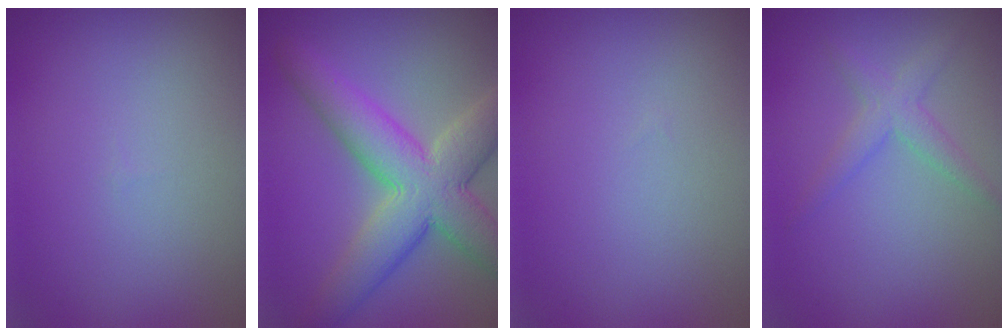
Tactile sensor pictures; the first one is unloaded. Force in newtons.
{"total": 8.9, "press": 8.9, "slide": 0.3}
{"total": 0.0}
{"total": 2.3, "press": 2.3, "slide": 0.1}